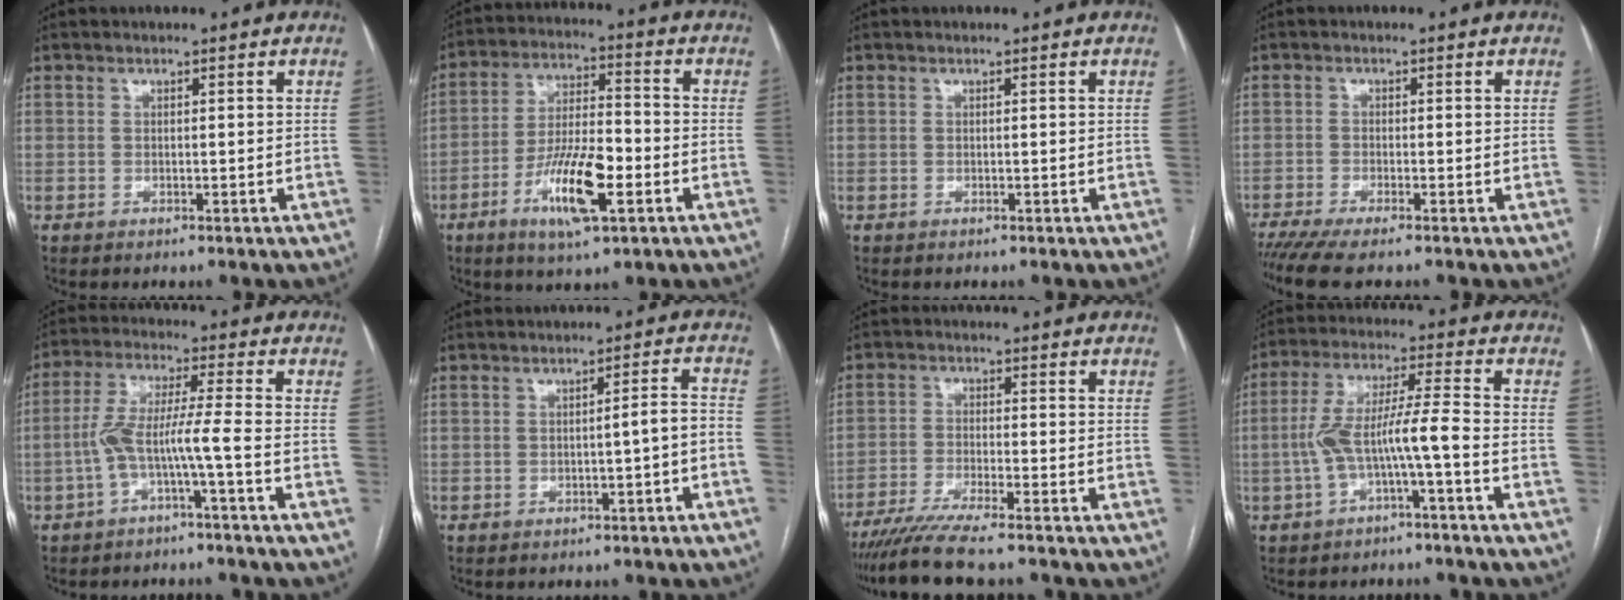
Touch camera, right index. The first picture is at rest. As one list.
[{"total": 12.3, "force": [-4.9, 2.8, 10.9], "torque": [-0.206, -0.004, -0.084]}, {"total": 0.0}, {"total": 5.6, "force": [-4.3, 0.2, 3.6], "torque": [-0.056, -0.011, -0.075]}, {"total": 6.8, "force": [-2.7, -0.6, 6.2], "torque": [-0.125, 0.026, -0.049]}, {"total": 3.2, "force": [-1.5, 0.1, 2.9], "torque": [-0.031, 0.011, -0.022]}, {"total": 9.6, "force": [-8.1, -0.1, 5.0], "torque": [-0.075, -0.026, -0.134]}, {"total": 8.3, "force": [-2.7, 0.2, 7.8], "torque": [-0.153, 0.031, -0.048]}]